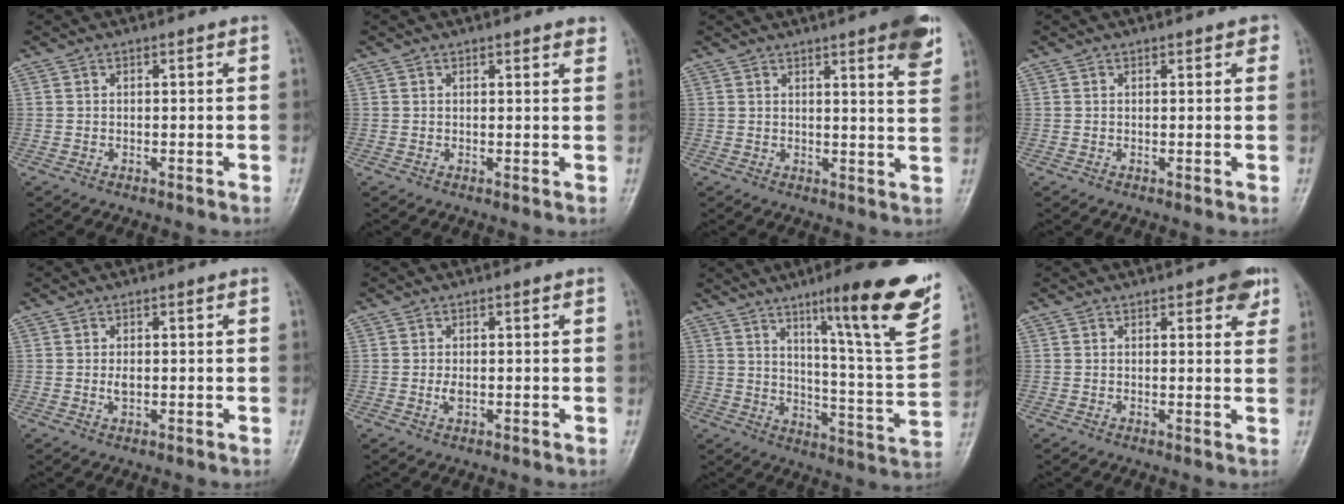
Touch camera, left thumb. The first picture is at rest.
{"total": 2.4, "force": [2.0, 0.6, 1.1], "torque": [-0.004, -0.004, 0.019]}
{"total": 8.6, "force": [5.2, 1.2, 6.7], "torque": [-0.073, -0.024, 0.060]}
{"total": 1.6, "force": [1.0, 0.8, 1.0], "torque": [-0.003, -0.001, 0.008]}
{"total": 1.7, "force": [0.1, 0.9, 1.5], "torque": [-0.023, -0.002, 0.004]}
{"total": 1.7, "force": [0.0, 0.8, 1.5], "torque": [-0.026, -0.003, 0.002]}
{"total": 22.1, "force": [12.6, 2.9, 17.9], "torque": [-0.221, -0.059, 0.187]}
{"total": 4.4, "force": [2.6, 1.8, 3.1], "torque": [-0.021, -0.009, 0.027]}